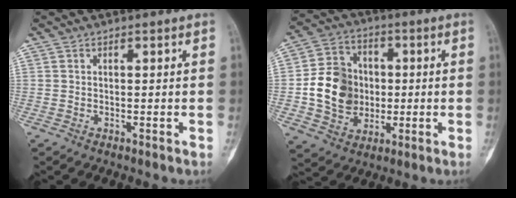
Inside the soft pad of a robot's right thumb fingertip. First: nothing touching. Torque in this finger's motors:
{"motor_torque": [1.13, 1.05, 0.54, -0.45, 0.04]}